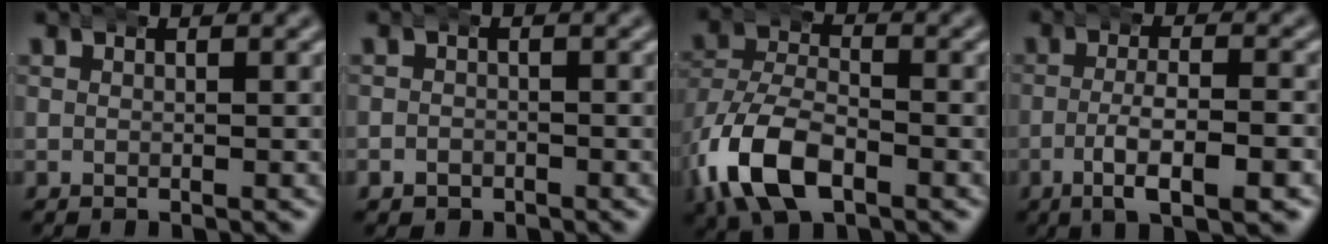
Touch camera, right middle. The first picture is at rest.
{"total": 1.6, "force": [-1.0, 1.3, -0.1], "torque": [-0.005, -0.010, -0.011]}
{"total": 7.9, "force": [-2.5, 5.3, 5.3], "torque": [-0.116, -0.022, -0.036]}
{"total": 5.3, "force": [-2.5, 1.3, 4.5], "torque": [-0.073, -0.004, -0.039]}